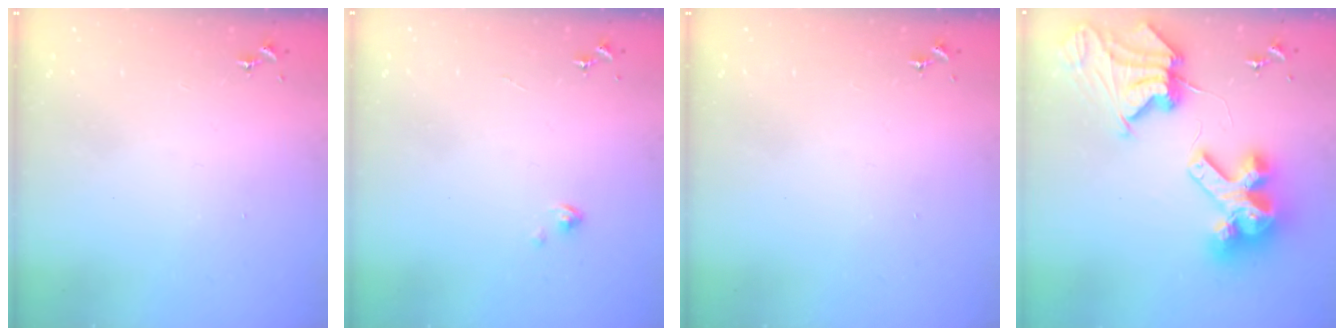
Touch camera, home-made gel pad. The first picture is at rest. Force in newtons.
{"total": 2.5, "press": 2.4, "slide": 0.2}
{"total": 1.3, "press": 0.9, "slide": 0.9}
{"total": 18.6, "press": 18.5, "slide": 2.3}